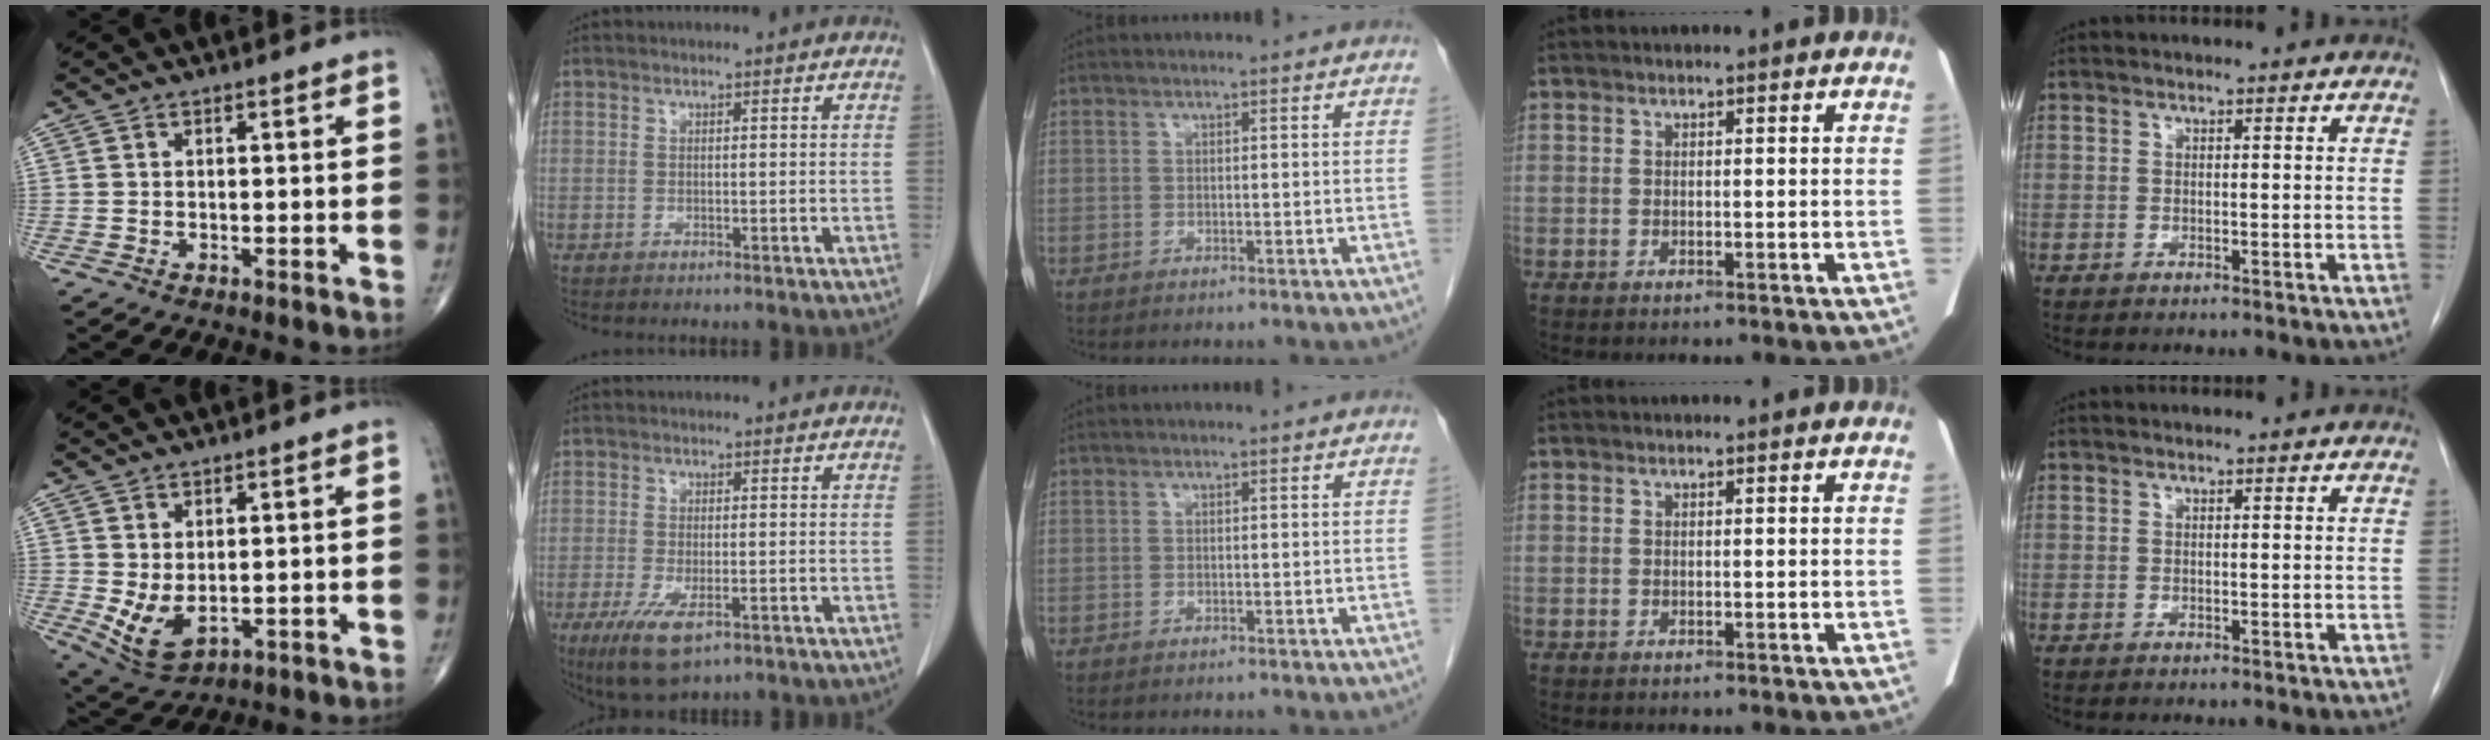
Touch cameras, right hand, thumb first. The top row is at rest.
{"thumb": {"total": 6.7, "force": [-0.1, 3.8, 5.5], "torque": [-0.100, -0.009, 0.019]}, "index": {"total": 7.4, "force": [-4.0, 2.3, 5.7], "torque": [-0.104, -0.019, -0.063]}}